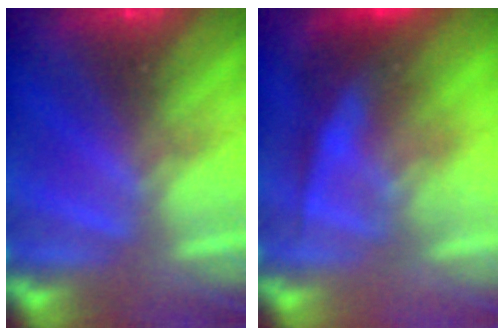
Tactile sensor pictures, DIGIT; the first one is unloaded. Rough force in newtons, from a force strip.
{"total": 2.7}